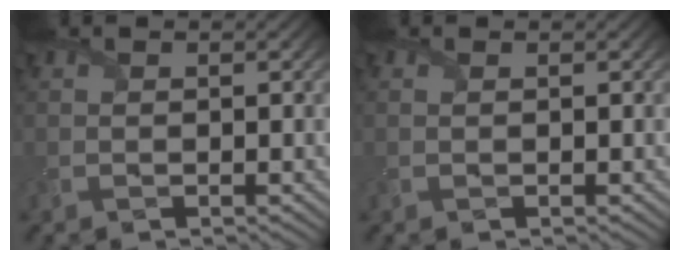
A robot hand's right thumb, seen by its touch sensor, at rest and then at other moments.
{"total": 0.0}